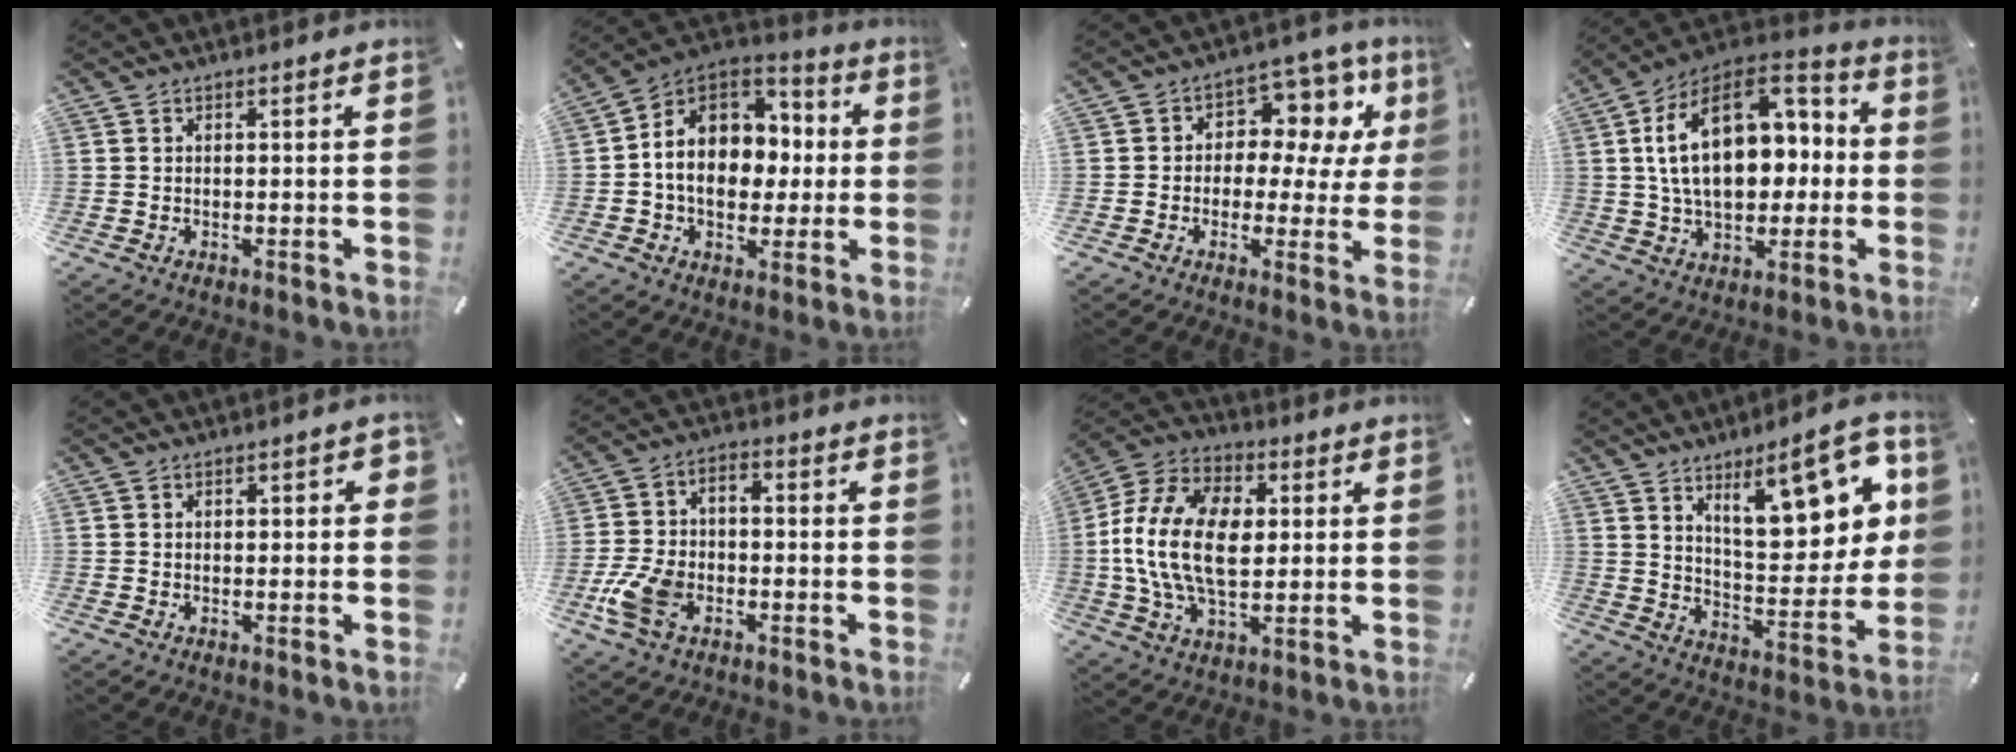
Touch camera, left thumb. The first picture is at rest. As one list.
[{"total": 13.4, "force": [-0.2, 11.3, 7.1], "torque": [-0.136, -0.003, -0.003]}, {"total": 11.2, "force": [3.5, 8.0, 7.1], "torque": [-0.095, -0.025, 0.062]}, {"total": 22.3, "force": [3.5, 15.3, 15.9], "torque": [-0.278, -0.001, 0.063]}, {"total": 1.4, "force": [-0.2, 0.9, 1.0], "torque": [-0.019, 0.006, -0.005]}, {"total": 10.1, "force": [-4.1, 6.4, 6.6], "torque": [-0.146, 0.014, -0.074]}, {"total": 18.7, "force": [0.4, 12.2, 14.1], "torque": [-0.309, 0.014, 0.006]}, {"total": 18.6, "force": [9.9, 7.8, 13.6], "torque": [-0.184, -0.050, 0.160]}]